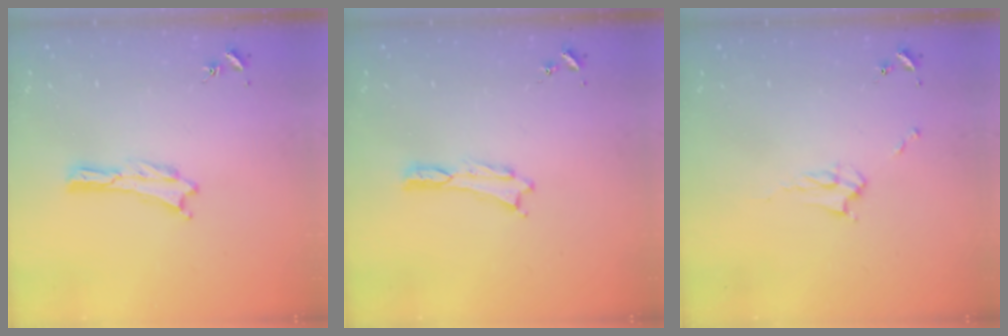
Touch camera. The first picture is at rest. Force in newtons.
{"total": 0.0}
{"total": 2.9, "press": 2.9, "slide": 0.4}